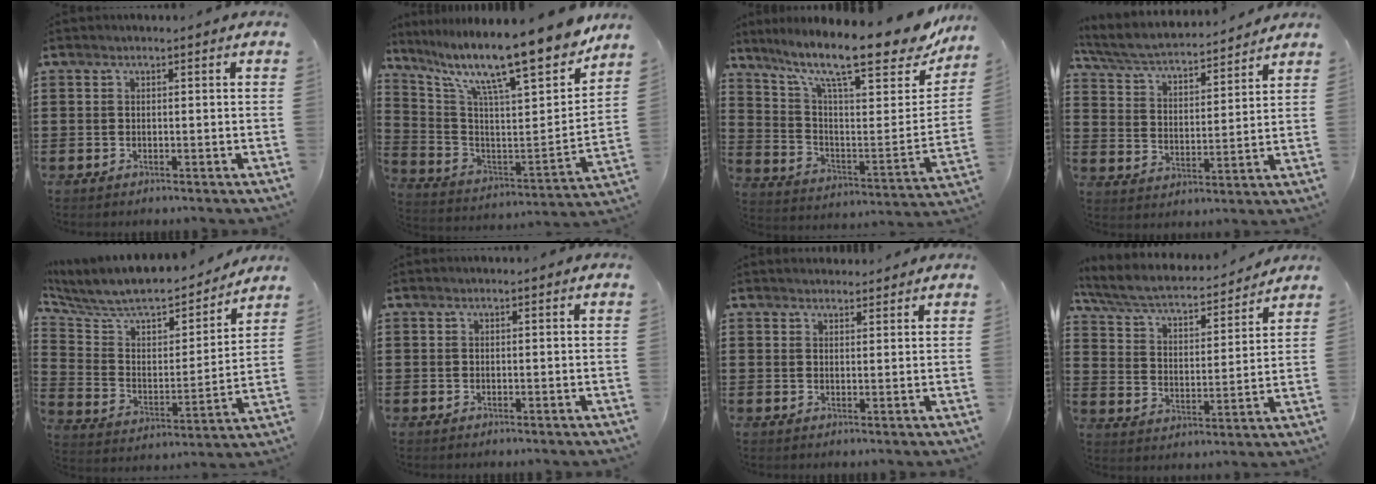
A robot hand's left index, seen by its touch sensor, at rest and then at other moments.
{"total": 14.9, "force": [12.1, 2.2, 8.5], "torque": [-0.168, -0.092, 0.193]}
{"total": 14.3, "force": [11.3, 2.4, 8.6], "torque": [-0.169, -0.085, 0.182]}
{"total": 5.0, "force": [4.6, 0.5, 1.7], "torque": [-0.056, -0.031, 0.075]}
{"total": 7.6, "force": [6.8, 2.3, 2.6], "torque": [-0.087, -0.052, 0.114]}
{"total": 0.0}
{"total": 1.8, "force": [1.8, 0.4, 0.0], "torque": [-0.003, 0.001, 0.035]}
{"total": 5.4, "force": [4.7, 1.1, 2.6], "torque": [-0.073, -0.033, 0.073]}